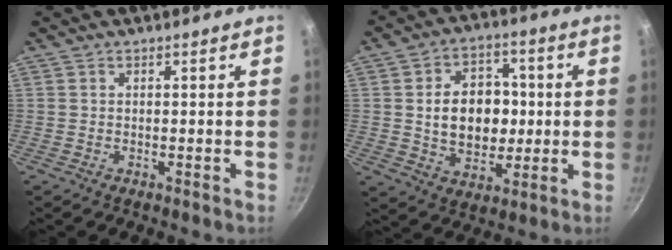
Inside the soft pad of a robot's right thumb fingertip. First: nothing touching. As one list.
[{"total": 14.0, "force": [0.7, 10.4, 9.3], "torque": [-0.105, 0.011, 0.015]}]